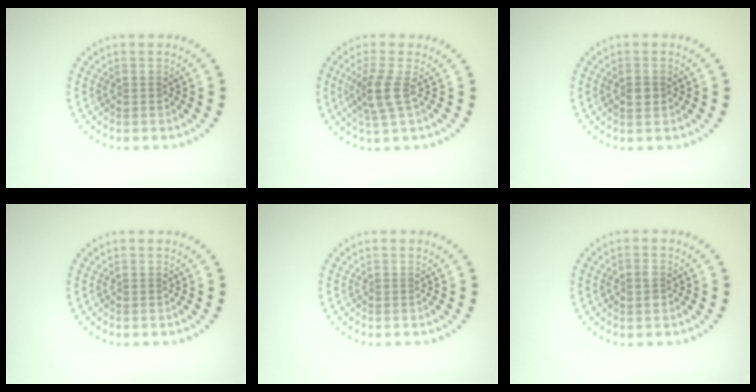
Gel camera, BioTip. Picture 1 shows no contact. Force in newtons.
{"total": 2.6, "press": 2.0, "slide": 1.7}
{"total": 1.3, "press": 1.3, "slide": 0.3}
{"total": 0.0}
{"total": 0.0}
{"total": 1.4, "press": 1.4, "slide": 0.2}